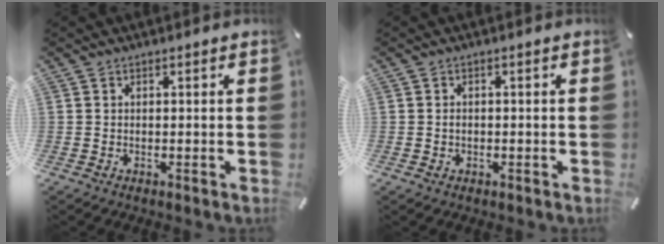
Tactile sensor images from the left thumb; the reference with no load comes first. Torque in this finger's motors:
{"motor_torque": [-0.05, -0.08, -0.03, 0.01, 0.03]}